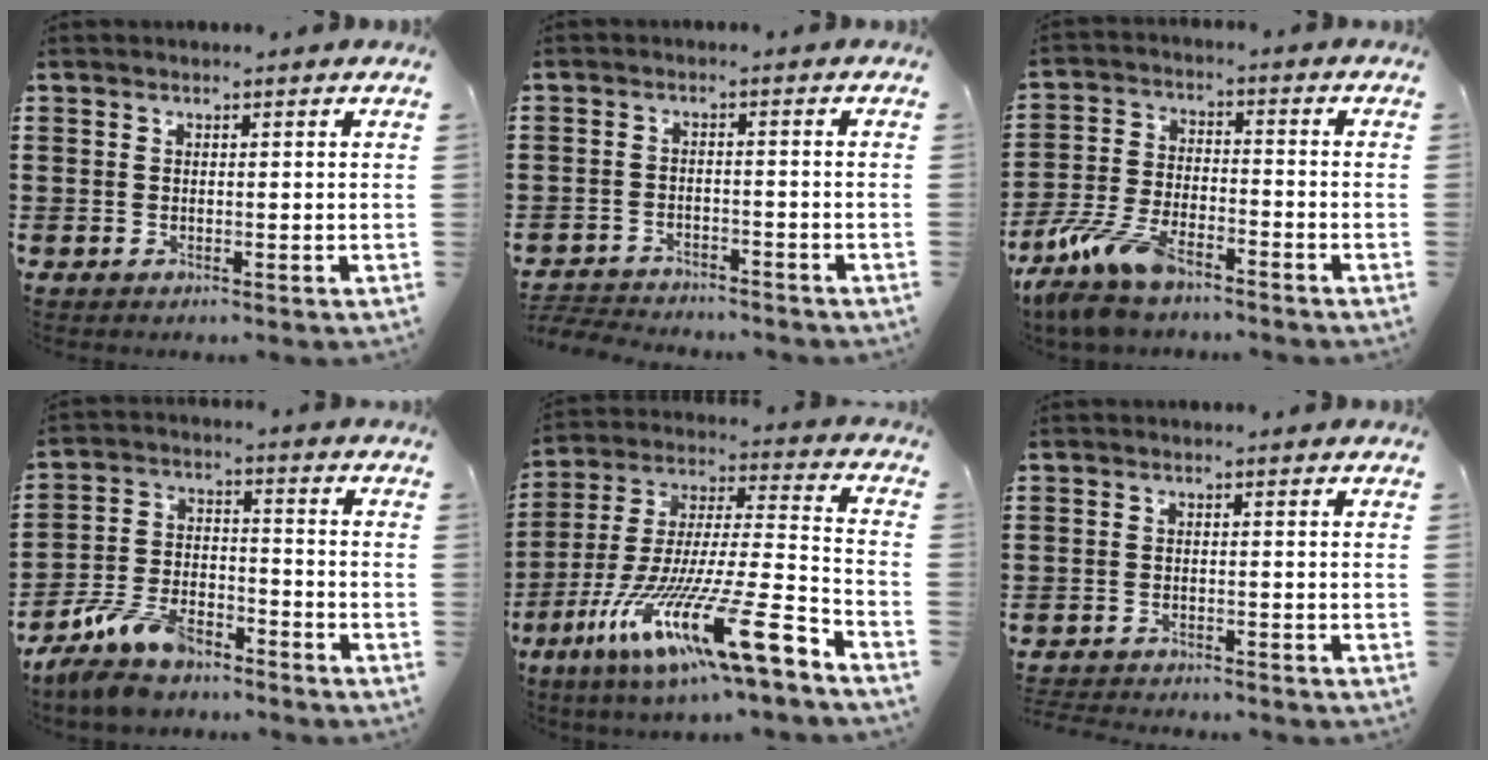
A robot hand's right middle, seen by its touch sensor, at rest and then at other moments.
{"total": 3.3, "force": [-3.3, 0.4, 0.0], "torque": [-0.013, -0.003, -0.074]}
{"total": 9.3, "force": [-7.5, 2.8, 4.7], "torque": [-0.114, 0.004, -0.147]}
{"total": 9.4, "force": [-8.0, 3.1, 3.8], "torque": [-0.088, 0.014, -0.158]}
{"total": 18.6, "force": [-12.0, 1.8, 14.1], "torque": [-0.267, 0.014, -0.212]}
{"total": 2.0, "force": [-2.0, 0.1, 0.0], "torque": [-0.005, 0.000, -0.044]}